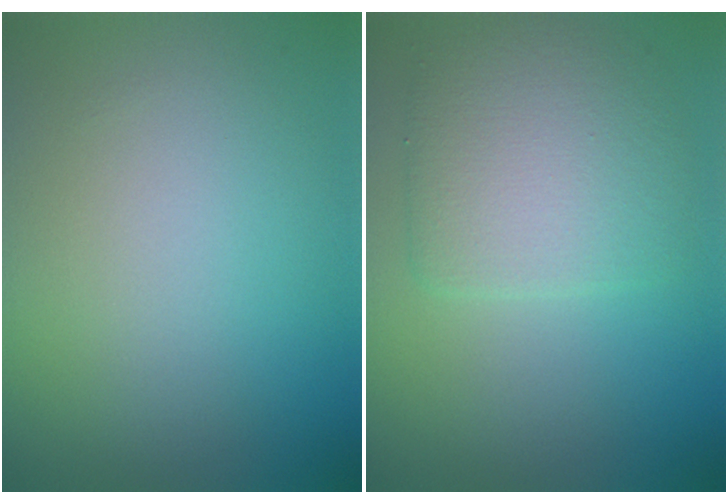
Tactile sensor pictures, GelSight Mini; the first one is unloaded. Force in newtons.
{"total": 4.9, "press": 4.8, "slide": 0.3}